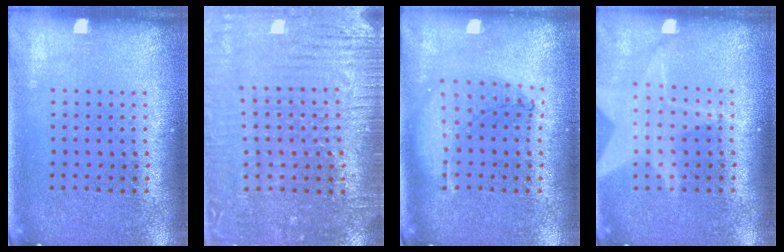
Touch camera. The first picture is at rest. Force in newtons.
{"total": 3.3, "press": 3.2, "slide": 0.9}
{"total": 0.9, "press": 0.9, "slide": 0.3}
{"total": 1.7, "press": 1.4, "slide": 1.0}